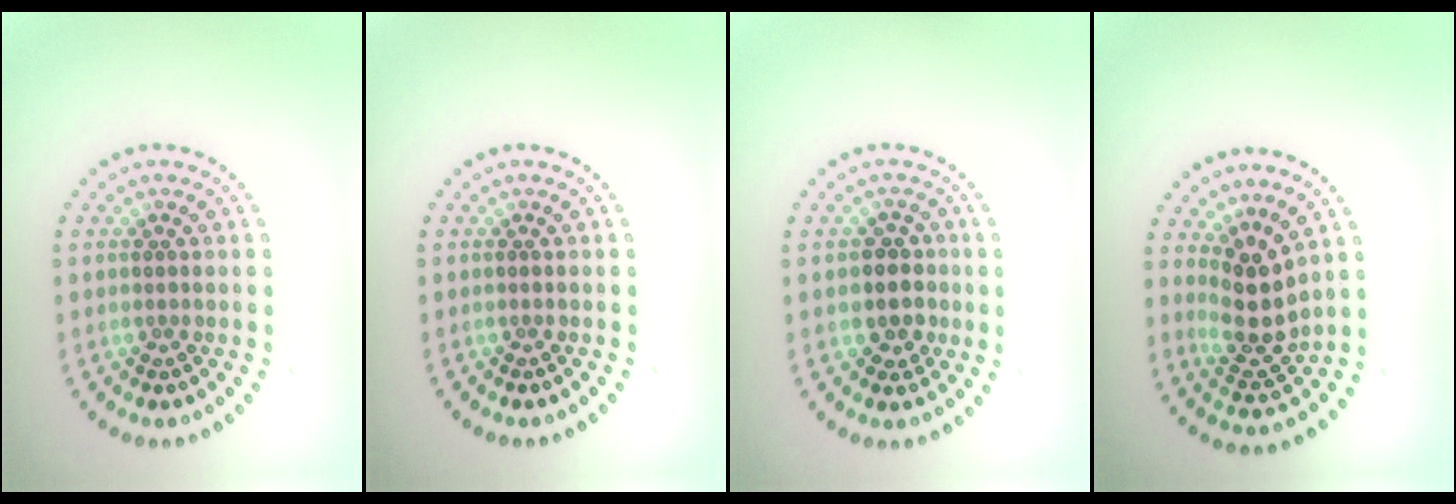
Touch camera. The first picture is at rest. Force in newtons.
{"total": 0.0}
{"total": 2.6, "press": 2.3, "slide": 1.2}
{"total": 3.5, "press": 2.9, "slide": 1.9}